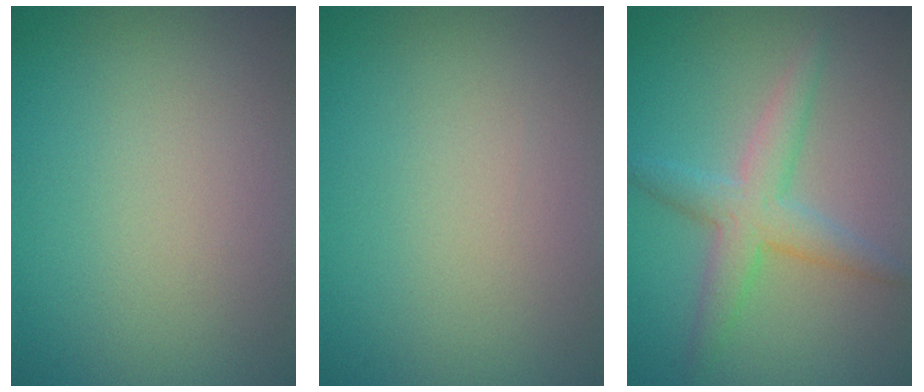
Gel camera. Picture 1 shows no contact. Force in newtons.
{"total": 0.0}
{"total": 3.6, "press": 3.6, "slide": 0.1}